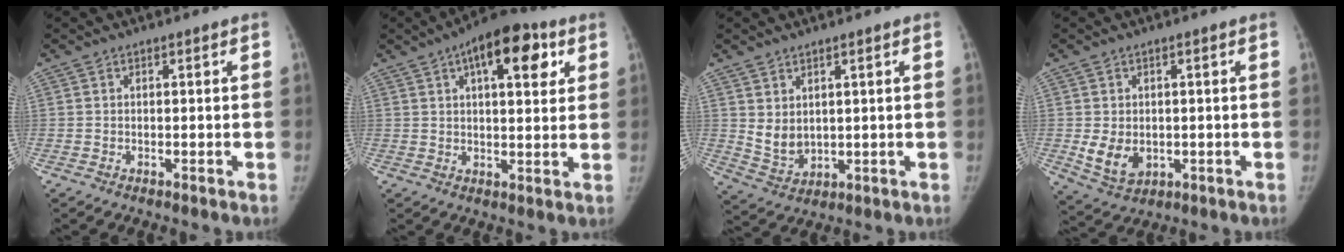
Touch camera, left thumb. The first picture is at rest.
{"total": 13.7, "force": [6.1, 6.0, 10.8], "torque": [-0.120, -0.001, 0.081]}
{"total": 5.6, "force": [1.9, 3.7, 3.7], "torque": [-0.052, -0.022, 0.051]}
{"total": 6.3, "force": [-0.6, 4.8, 4.1], "torque": [-0.060, -0.011, 0.006]}